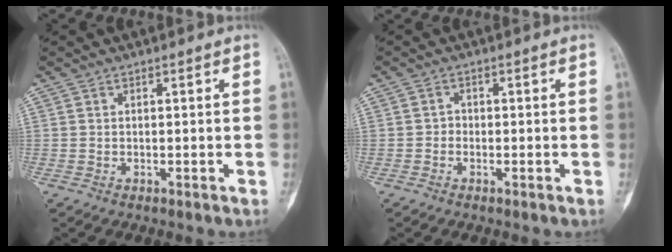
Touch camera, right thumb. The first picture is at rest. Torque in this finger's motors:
{"motor_torque": [-0.09, -0.10, 0.15, -0.13, -0.06]}